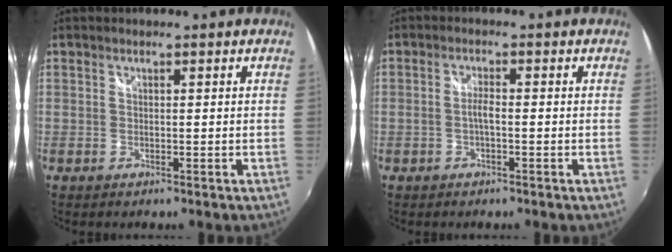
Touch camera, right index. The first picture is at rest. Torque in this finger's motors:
{"motor_torque": [0.33, -0.04, 0.21, 0.06]}